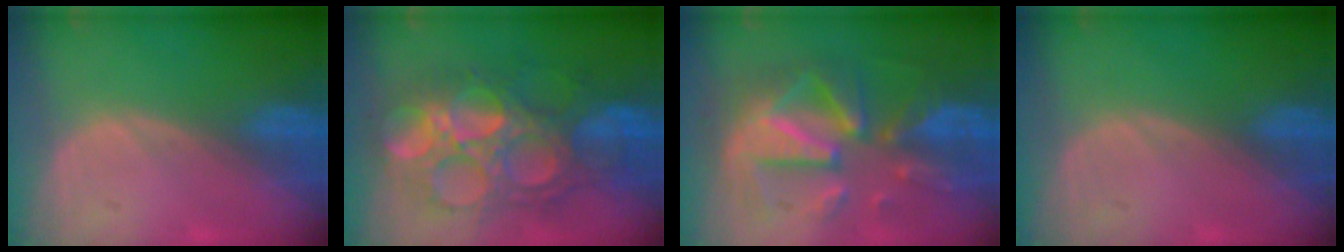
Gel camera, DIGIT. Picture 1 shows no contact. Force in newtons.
{"total": 13.0, "press": 13.0, "slide": 1.5}
{"total": 12.4, "press": 12.4, "slide": 1.2}
{"total": 0.0}